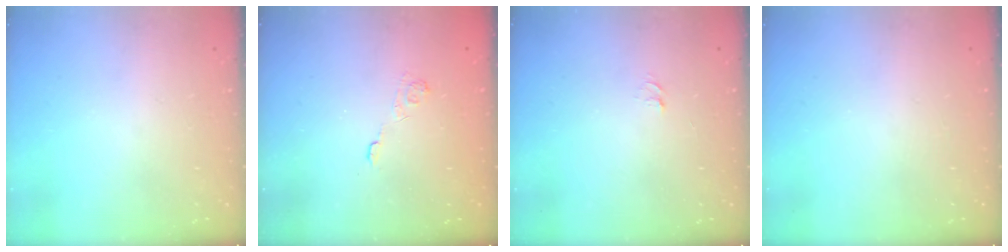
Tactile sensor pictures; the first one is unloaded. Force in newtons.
{"total": 2.8, "press": 2.3, "slide": 1.5}
{"total": 3.7, "press": 3.7, "slide": 0.3}
{"total": 0.0}